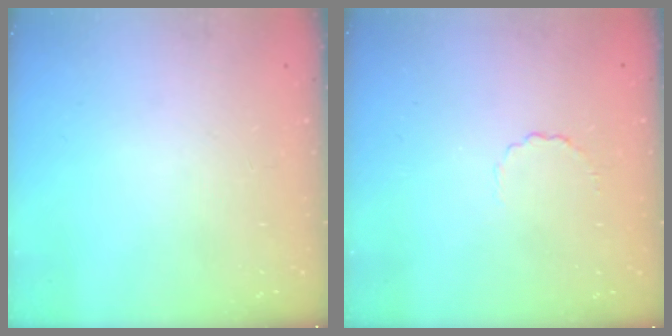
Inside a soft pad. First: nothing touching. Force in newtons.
{"total": 2.6, "press": 2.4, "slide": 1.0}